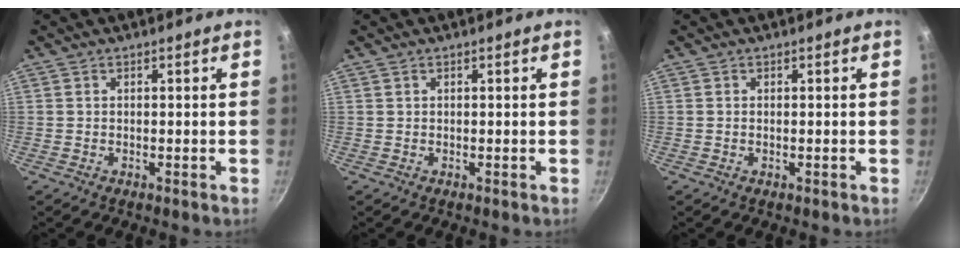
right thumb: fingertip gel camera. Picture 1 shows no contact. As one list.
[{"total": 0.0}, {"total": 0.5, "force": [-0.1, 0.2, 0.4], "torque": [-0.009, 0.002, -0.002]}]